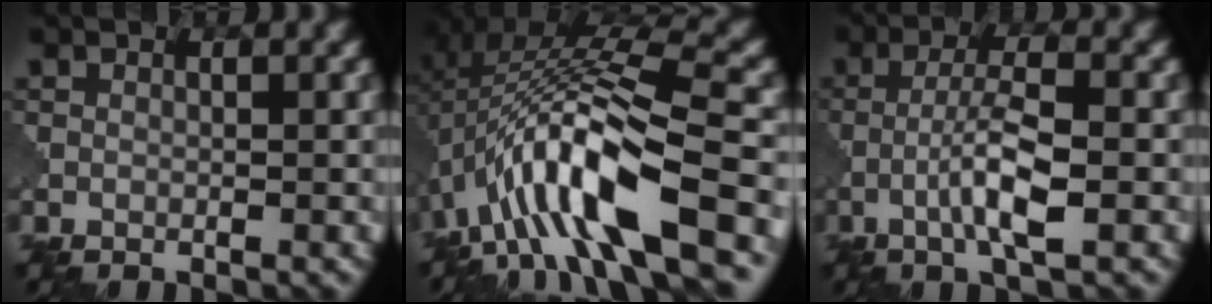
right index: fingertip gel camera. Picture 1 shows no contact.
{"total": 13.0, "force": [-3.7, 4.2, 11.8], "torque": [-0.210, 0.015, -0.064]}
{"total": 4.7, "force": [-1.4, 0.7, 4.4], "torque": [-0.082, 0.009, -0.031]}